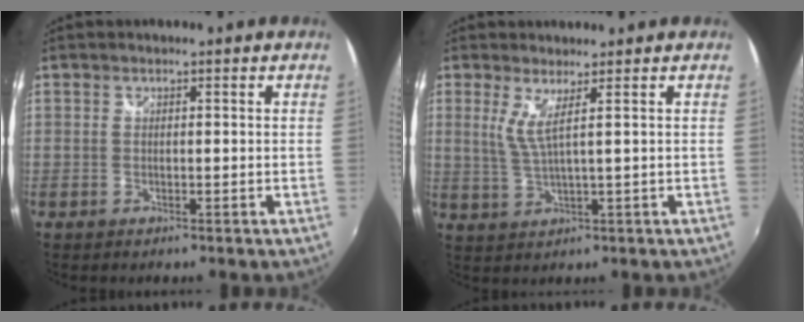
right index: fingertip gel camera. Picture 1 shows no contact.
{"total": 3.4, "force": [1.4, -0.3, 3.1], "torque": [-0.065, -0.012, 0.028]}